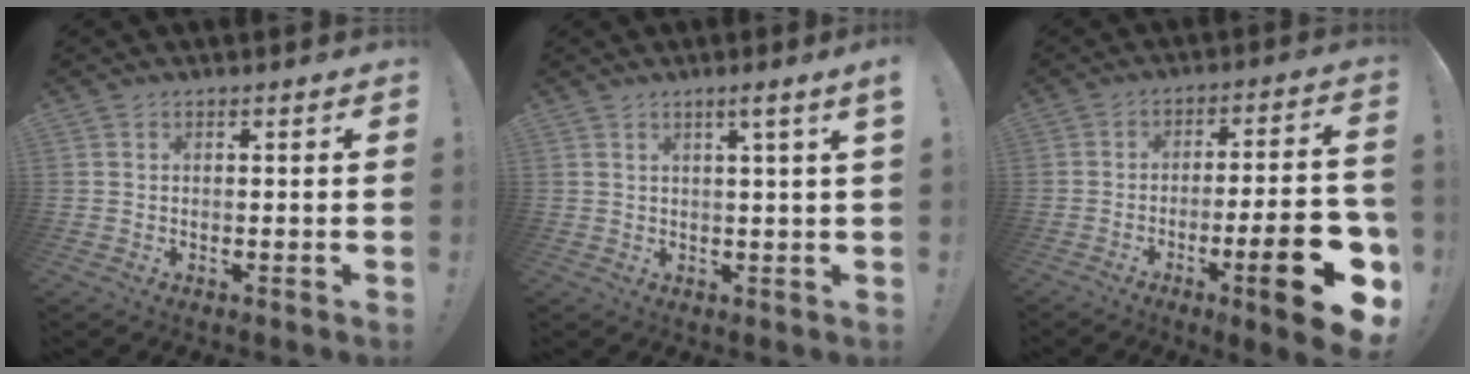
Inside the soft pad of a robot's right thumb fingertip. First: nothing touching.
{"total": 3.8, "force": [1.8, -0.7, 3.3], "torque": [-0.053, -0.005, 0.024]}
{"total": 18.1, "force": [-6.7, 3.8, 16.3], "torque": [-0.229, 0.027, -0.090]}